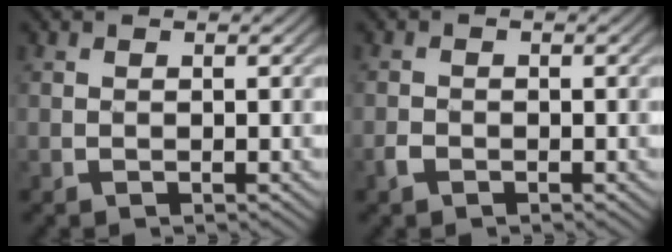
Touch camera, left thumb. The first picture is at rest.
{"total": 1.3, "force": [-1.1, 0.6, 0.1], "torque": [-0.005, 0.000, -0.024]}